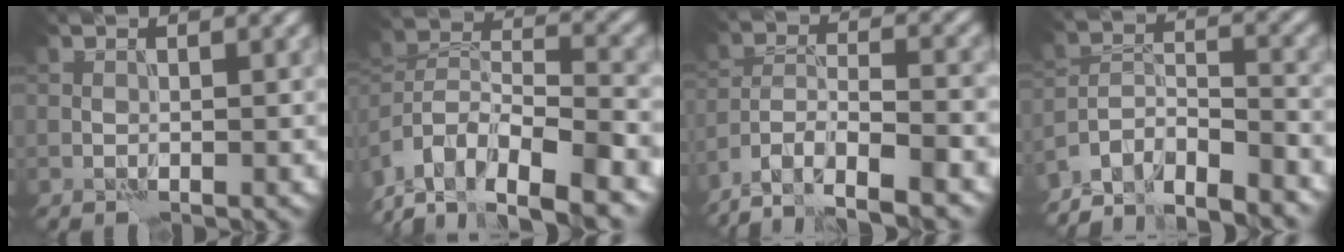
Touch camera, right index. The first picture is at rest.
{"total": 11.8, "force": [-9.6, 4.3, 5.3], "torque": [-0.084, 0.017, -0.148]}
{"total": 8.7, "force": [-7.2, 2.3, 4.3], "torque": [-0.062, -0.011, -0.126]}
{"total": 8.0, "force": [-7.2, 2.1, 2.9], "torque": [-0.045, -0.001, -0.117]}